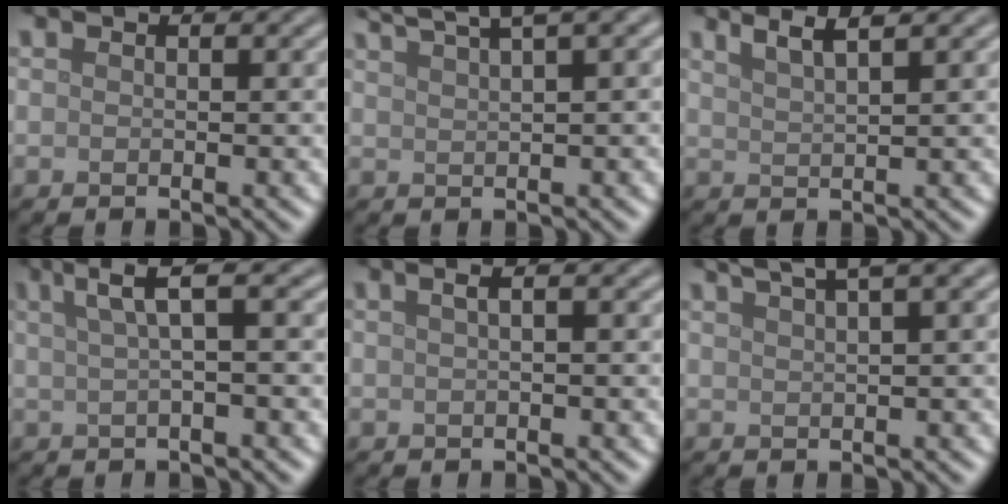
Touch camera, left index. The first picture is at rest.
{"total": 6.9, "force": [5.2, 1.4, 4.3], "torque": [-0.052, 0.031, 0.060]}
{"total": 3.1, "force": [2.3, 0.7, 2.0], "torque": [-0.012, 0.016, 0.020]}
{"total": 3.7, "force": [1.2, 0.8, 3.4], "torque": [-0.049, 0.011, 0.020]}
{"total": 2.1, "force": [0.6, 0.9, 1.8], "torque": [-0.016, 0.001, -0.006]}
{"total": 6.6, "force": [4.6, 1.8, 4.3], "torque": [-0.039, 0.036, 0.039]}